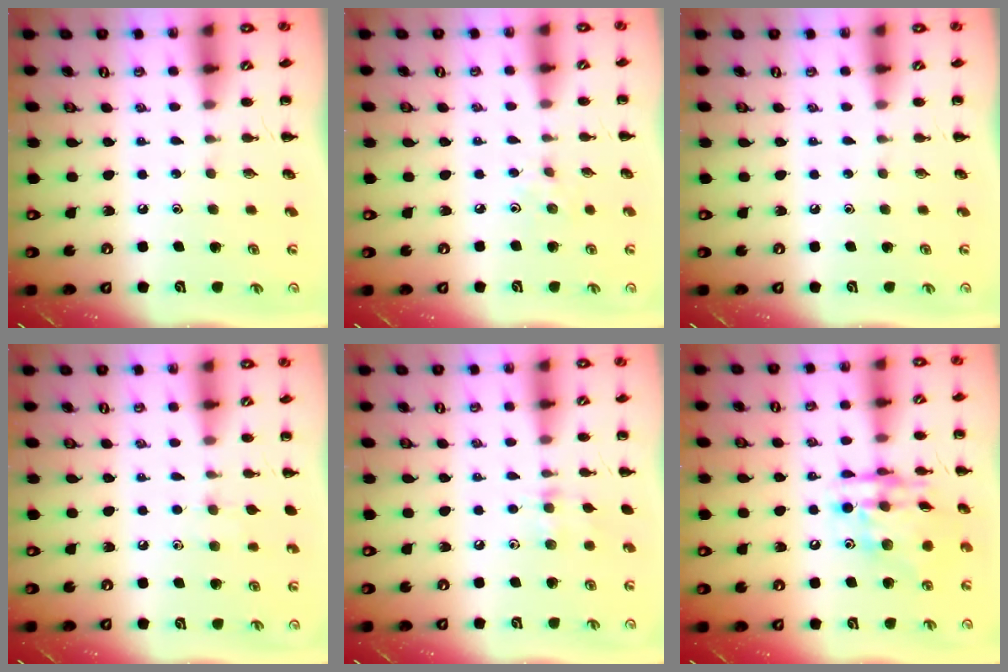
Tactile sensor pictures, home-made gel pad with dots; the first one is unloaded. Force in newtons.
{"total": 3.1, "press": 2.8, "slide": 1.2}
{"total": 0.0}
{"total": 5.5, "press": 5.1, "slide": 2.0}
{"total": 6.8, "press": 6.6, "slide": 1.5}
{"total": 14.6, "press": 14.2, "slide": 3.5}